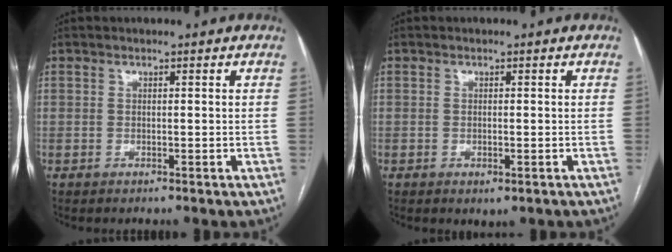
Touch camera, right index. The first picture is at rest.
{"total": 1.6, "force": [-0.6, 0.6, 1.3], "torque": [-0.024, -0.005, -0.002]}